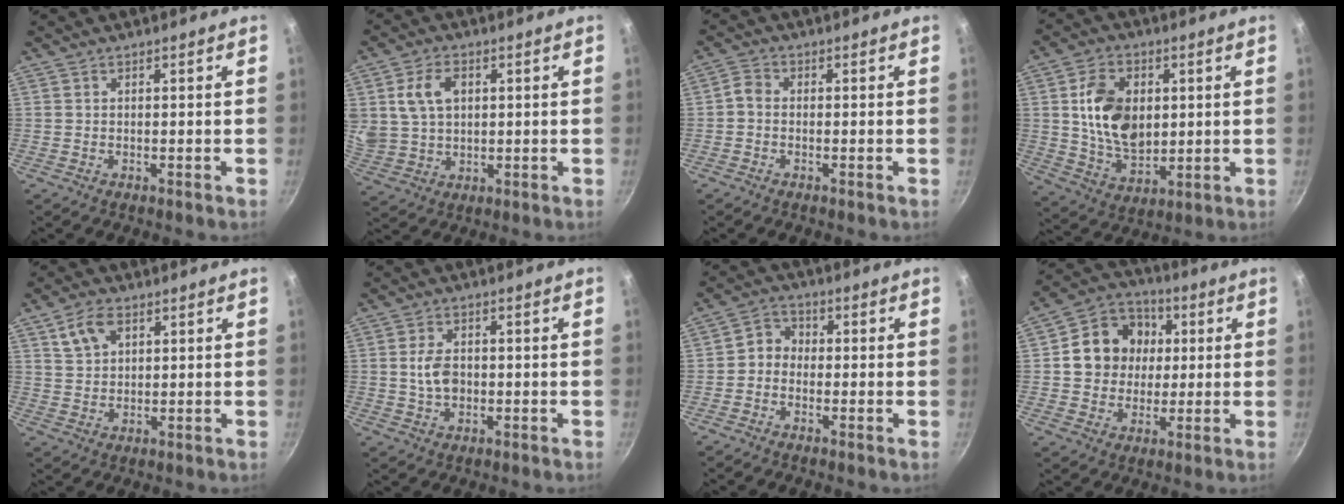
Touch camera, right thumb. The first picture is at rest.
{"total": 9.4, "force": [2.5, 6.7, 6.1], "torque": [-0.101, -0.003, 0.052]}
{"total": 2.1, "force": [-0.9, 1.5, 1.2], "torque": [-0.032, 0.011, -0.027]}
{"total": 13.9, "force": [2.2, 9.5, 9.9], "torque": [-0.153, -0.014, 0.044]}
{"total": 5.9, "force": [2.8, 3.7, 3.6], "torque": [-0.055, -0.002, 0.053]}
{"total": 5.1, "force": [-0.1, 3.5, 3.7], "torque": [-0.057, 0.005, -0.004]}
{"total": 4.1, "force": [-0.9, 3.5, 1.9], "torque": [-0.011, 0.019, -0.031]}
{"total": 13.4, "force": [1.9, 11.7, 6.2], "torque": [-0.073, 0.019, 0.023]}